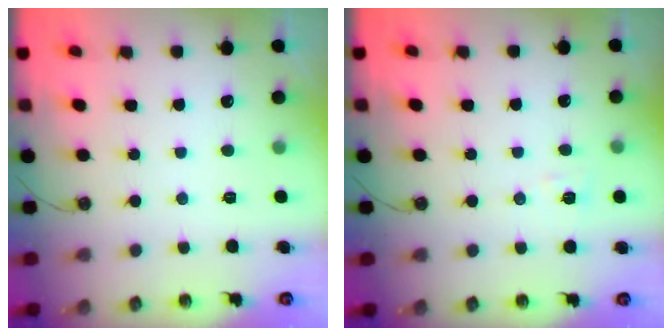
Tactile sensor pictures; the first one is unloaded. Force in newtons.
{"total": 6.3, "press": 6.0, "slide": 1.9}